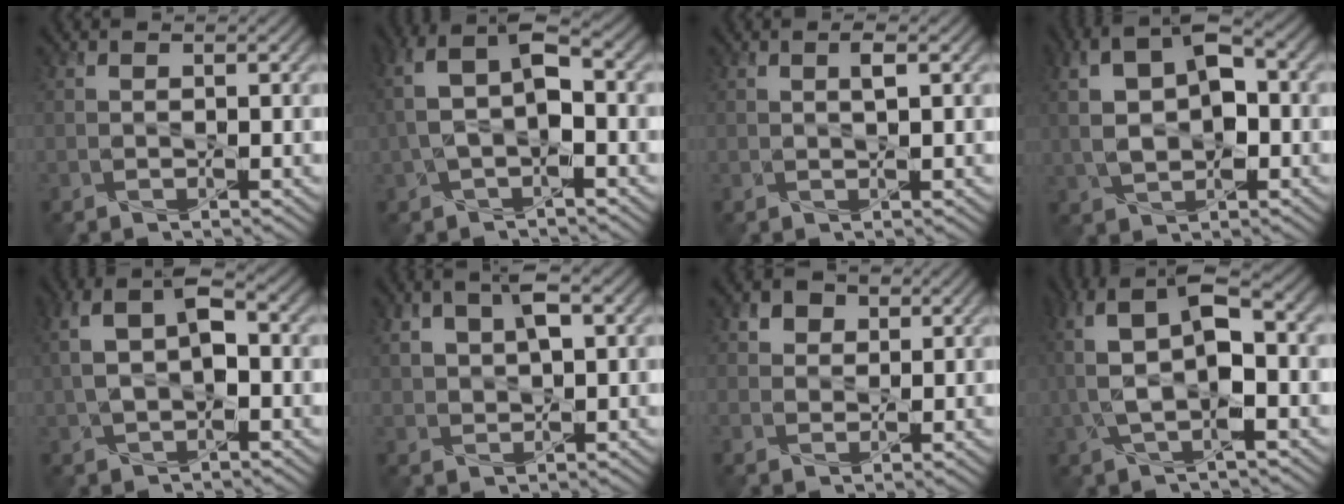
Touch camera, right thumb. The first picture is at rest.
{"total": 7.6, "force": [0.0, 3.8, 6.6], "torque": [-0.154, 0.016, -0.006]}
{"total": 1.3, "force": [0.5, 0.2, 1.2], "torque": [-0.023, 0.002, 0.009]}
{"total": 9.0, "force": [0.8, 5.0, 7.5], "torque": [-0.155, 0.007, 0.009]}
{"total": 7.2, "force": [0.7, 3.9, 6.0], "torque": [-0.134, 0.009, 0.008]}
{"total": 5.4, "force": [2.0, 2.8, 4.2], "torque": [-0.093, 0.006, 0.038]}
{"total": 3.0, "force": [1.5, 2.2, 1.3], "torque": [-0.028, 0.001, 0.024]}
{"total": 10.1, "force": [0.9, 4.1, 9.2], "torque": [-0.206, 0.011, 0.012]}